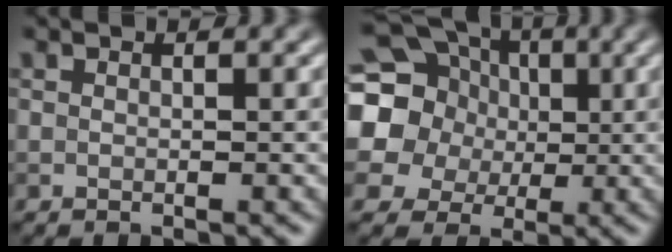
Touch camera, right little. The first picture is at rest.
{"total": 18.0, "force": [3.6, 16.4, 6.3], "torque": [-0.175, 0.015, 0.037]}